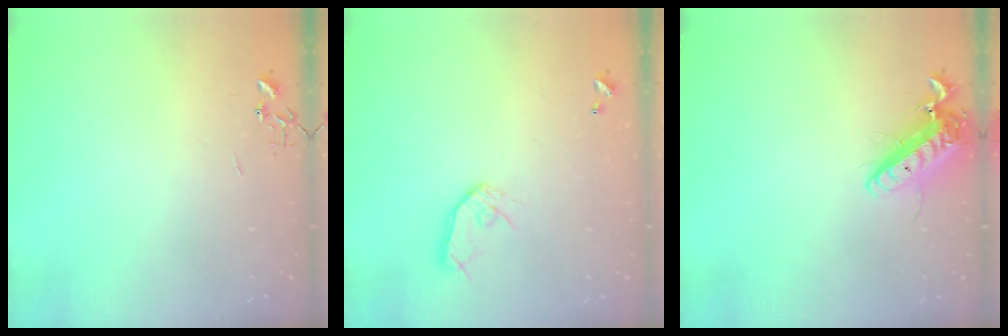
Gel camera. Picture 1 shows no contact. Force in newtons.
{"total": 8.8, "press": 8.8, "slide": 0.6}
{"total": 14.0, "press": 13.7, "slide": 2.8}